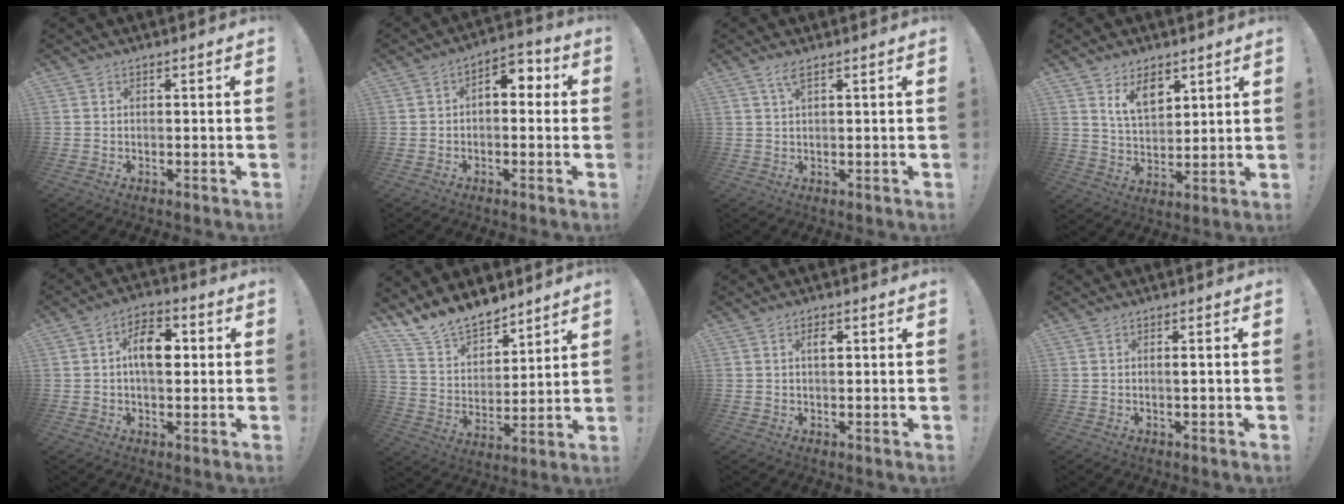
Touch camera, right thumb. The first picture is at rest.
{"total": 6.5, "force": [0.7, 4.0, 5.1], "torque": [-0.064, 0.000, 0.009]}
{"total": 2.7, "force": [1.6, 0.5, 2.1], "torque": [-0.038, -0.002, 0.026]}
{"total": 10.2, "force": [6.3, 6.3, 4.8], "torque": [-0.073, -0.036, 0.121]}
{"total": 10.1, "force": [1.0, 6.1, 8.0], "torque": [-0.112, 0.011, 0.016]}
{"total": 12.7, "force": [11.5, 4.8, 2.2], "torque": [-0.062, -0.096, 0.219]}
{"total": 2.3, "force": [0.6, 1.1, 1.9], "torque": [-0.019, -0.001, 0.003]}
{"total": 1.0, "force": [0.2, -0.3, 0.9], "torque": [-0.012, -0.004, 0.001]}